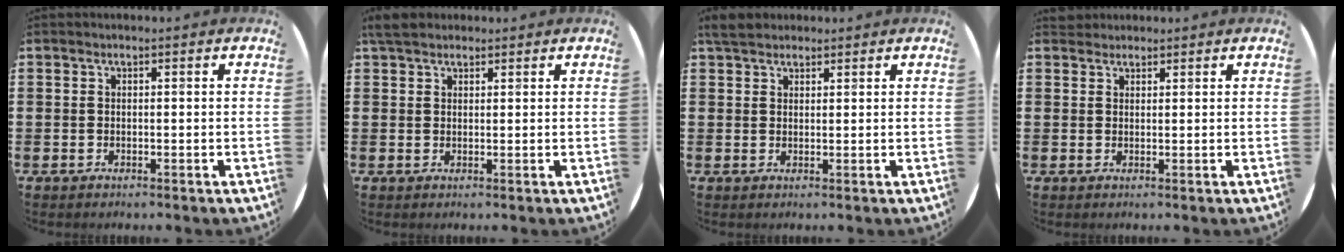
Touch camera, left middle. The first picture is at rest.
{"total": 2.7, "force": [2.2, 1.0, 1.0], "torque": [-0.026, 0.008, 0.043]}
{"total": 3.1, "force": [2.7, 1.1, 1.0], "torque": [-0.017, 0.003, 0.050]}
{"total": 1.3, "force": [1.2, 0.4, -0.1], "torque": [0.000, 0.003, 0.024]}